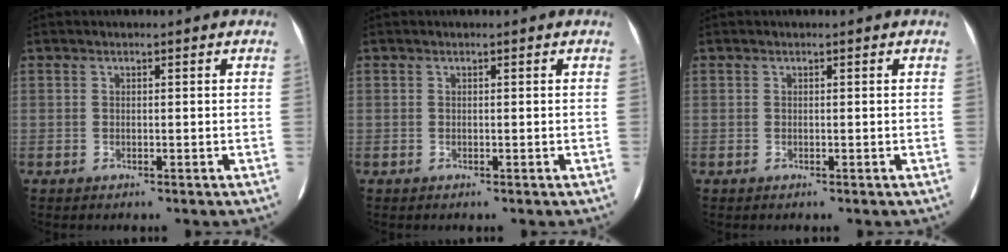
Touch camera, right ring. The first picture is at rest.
{"total": 0.0}
{"total": 0.0}